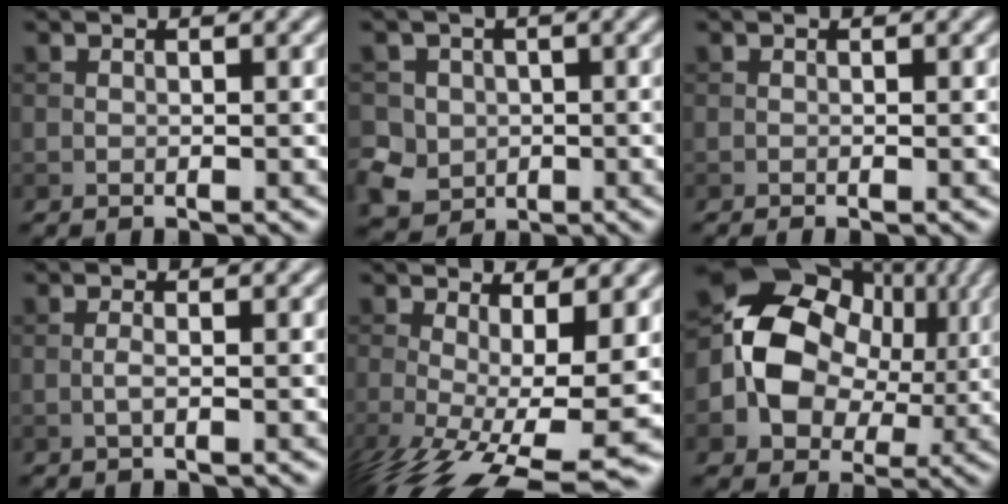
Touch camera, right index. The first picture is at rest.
{"total": 5.5, "force": [-1.3, 5.1, 1.7], "torque": [-0.039, 0.000, -0.045]}
{"total": 0.6, "force": [-0.3, 0.2, 0.5], "torque": [-0.005, -0.004, -0.008]}
{"total": 1.0, "force": [-0.3, 0.2, 1.0], "torque": [-0.021, 0.000, -0.008]}
{"total": 11.8, "force": [-3.6, 3.6, 10.6], "torque": [-0.178, -0.029, -0.048]}
{"total": 12.4, "force": [0.3, 9.9, 7.4], "torque": [-0.121, 0.007, -0.004]}